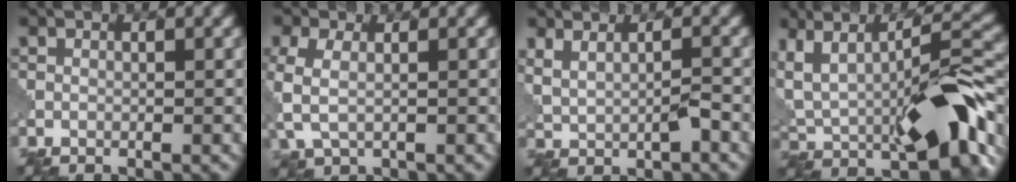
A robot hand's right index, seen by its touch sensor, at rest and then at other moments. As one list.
[{"total": 3.8, "force": [-0.2, 2.4, 3.0], "torque": [-0.085, -0.003, -0.004]}, {"total": 2.4, "force": [0.8, 0.9, 2.0], "torque": [-0.049, -0.006, 0.020]}, {"total": 13.1, "force": [1.1, 5.8, 11.7], "torque": [-0.205, -0.007, 0.031]}]